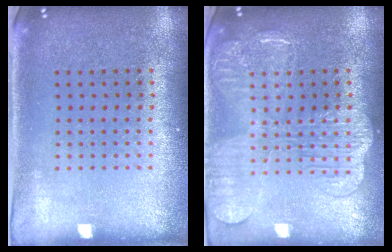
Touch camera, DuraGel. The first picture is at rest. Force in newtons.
{"total": 2.8, "press": 2.8, "slide": 0.6}